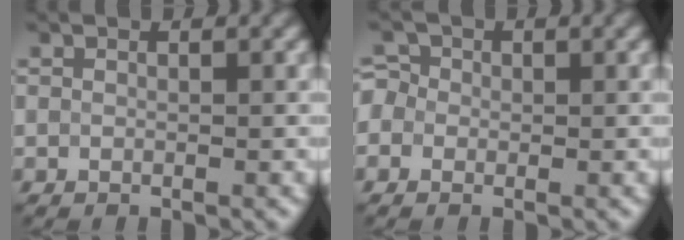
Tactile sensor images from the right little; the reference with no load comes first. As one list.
[{"total": 2.5, "force": [0.3, 2.3, 0.9], "torque": [-0.003, 0.016, -0.019]}]